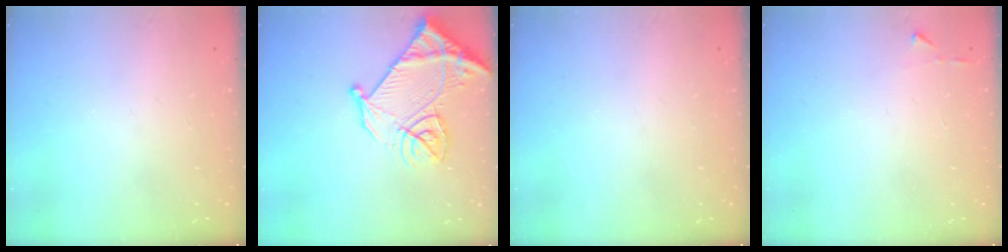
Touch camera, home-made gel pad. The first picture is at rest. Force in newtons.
{"total": 17.4, "press": 17.3, "slide": 1.8}
{"total": 0.0}
{"total": 3.2, "press": 3.2, "slide": 0.4}